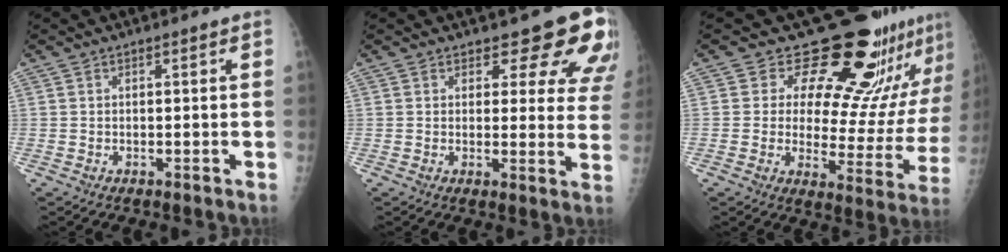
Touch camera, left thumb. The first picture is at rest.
{"total": 11.7, "force": [9.0, 5.0, 5.5], "torque": [-0.012, -0.055, 0.083]}
{"total": 21.0, "force": [17.6, 7.5, 8.6], "torque": [-0.064, -0.124, 0.219]}